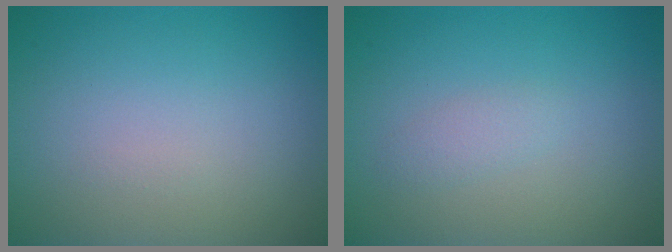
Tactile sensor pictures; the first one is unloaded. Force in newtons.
{"total": 1.1, "press": 1.1, "slide": 0.1}